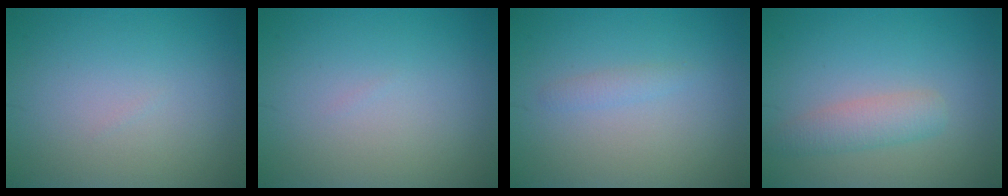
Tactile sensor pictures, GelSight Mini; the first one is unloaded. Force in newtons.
{"total": 0.0}
{"total": 1.0, "press": 0.9, "slide": 0.1}
{"total": 2.6, "press": 2.6, "slide": 0.2}